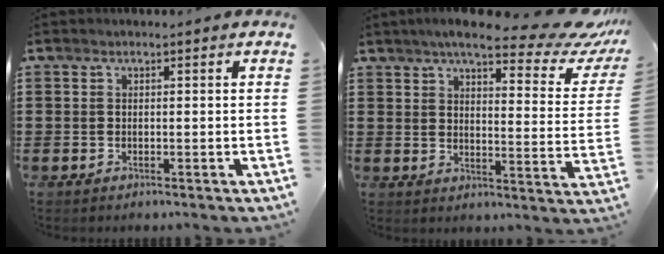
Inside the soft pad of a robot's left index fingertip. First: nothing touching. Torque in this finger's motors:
{"motor_torque": [2.14, 0.00, 1.05, 0.11]}